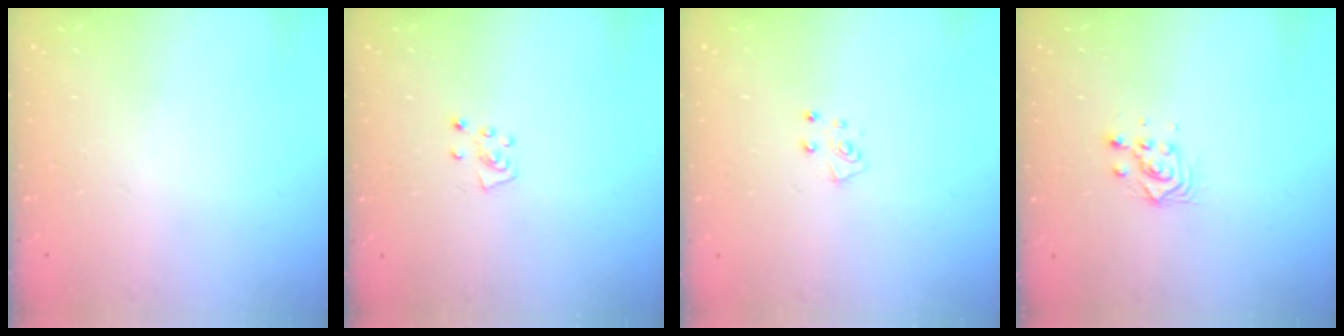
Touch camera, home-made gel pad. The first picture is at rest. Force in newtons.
{"total": 5.0, "press": 4.9, "slide": 0.4}
{"total": 6.4, "press": 6.4, "slide": 0.6}
{"total": 3.7, "press": 3.7, "slide": 0.2}